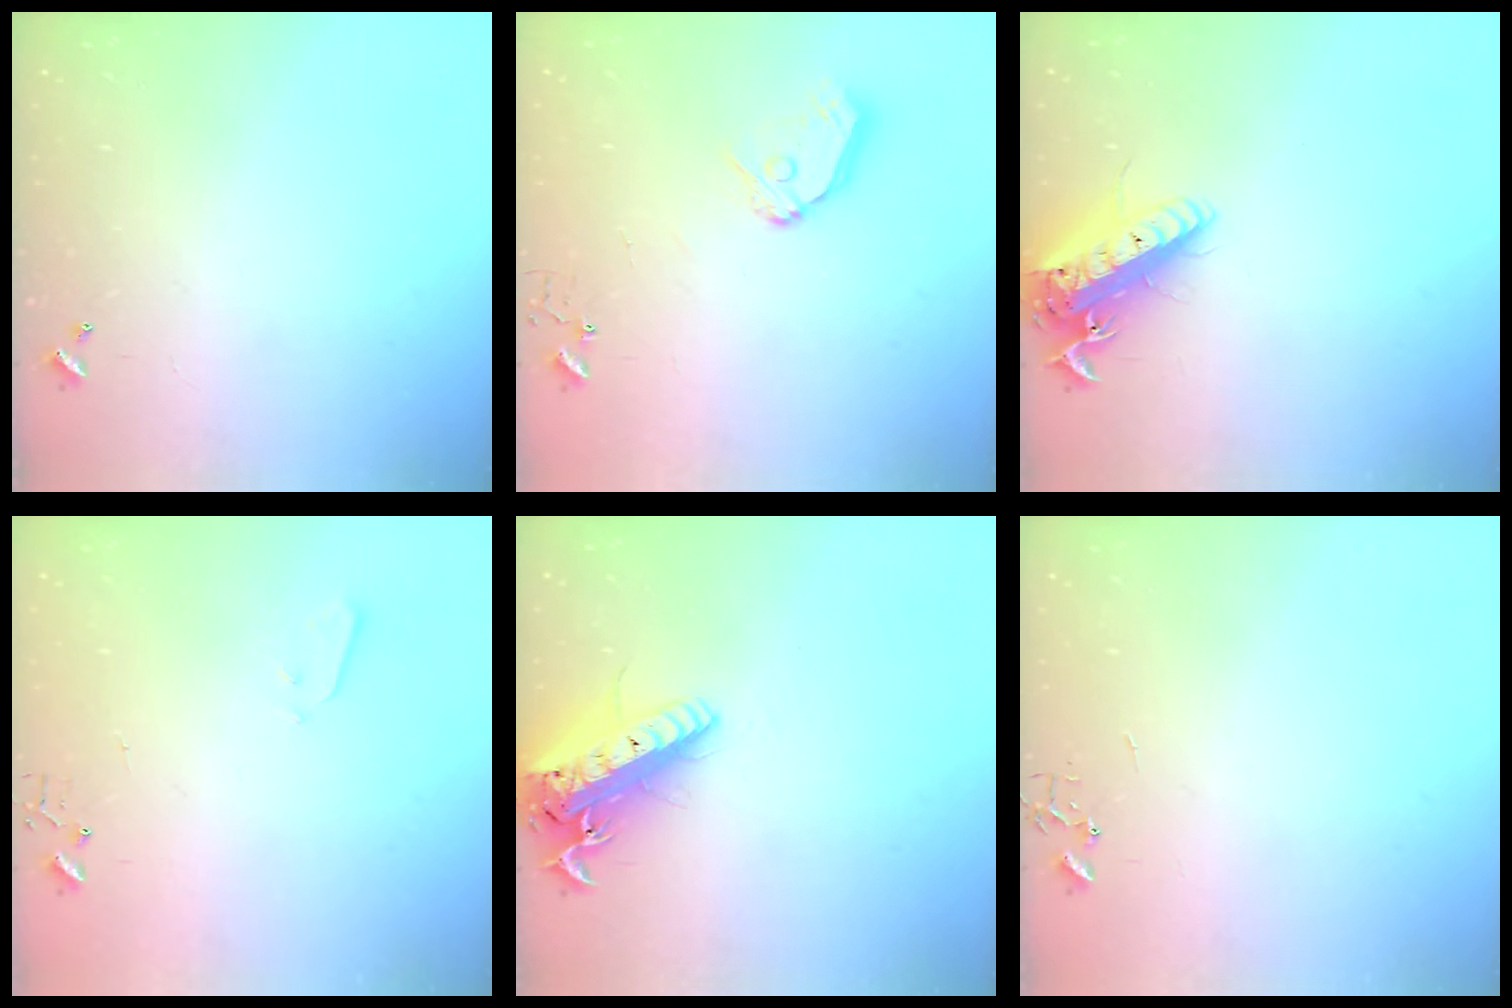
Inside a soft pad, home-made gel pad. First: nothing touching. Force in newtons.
{"total": 9.9, "press": 9.8, "slide": 1.3}
{"total": 16.4, "press": 16.0, "slide": 3.4}
{"total": 2.1, "press": 2.1, "slide": 0.3}
{"total": 19.8, "press": 19.4, "slide": 4.0}
{"total": 0.0}